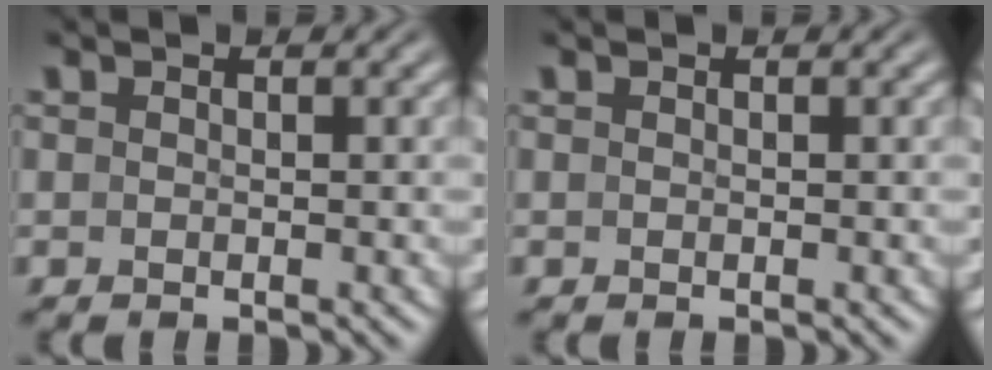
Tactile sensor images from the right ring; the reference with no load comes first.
{"total": 0.0}